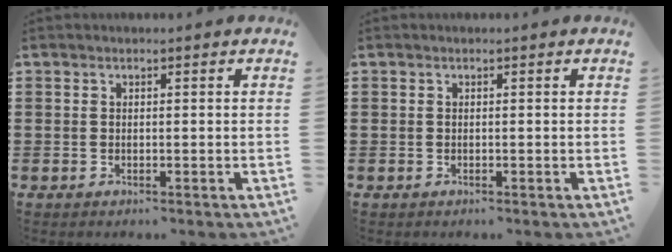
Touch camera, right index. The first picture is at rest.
{"total": 0.0}